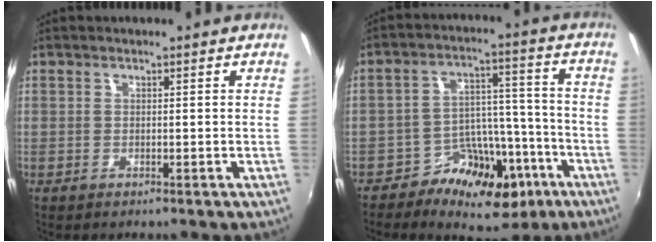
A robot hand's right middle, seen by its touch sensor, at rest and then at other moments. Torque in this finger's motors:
{"motor_torque": [-0.09, -0.23, 0.21, 0.00]}